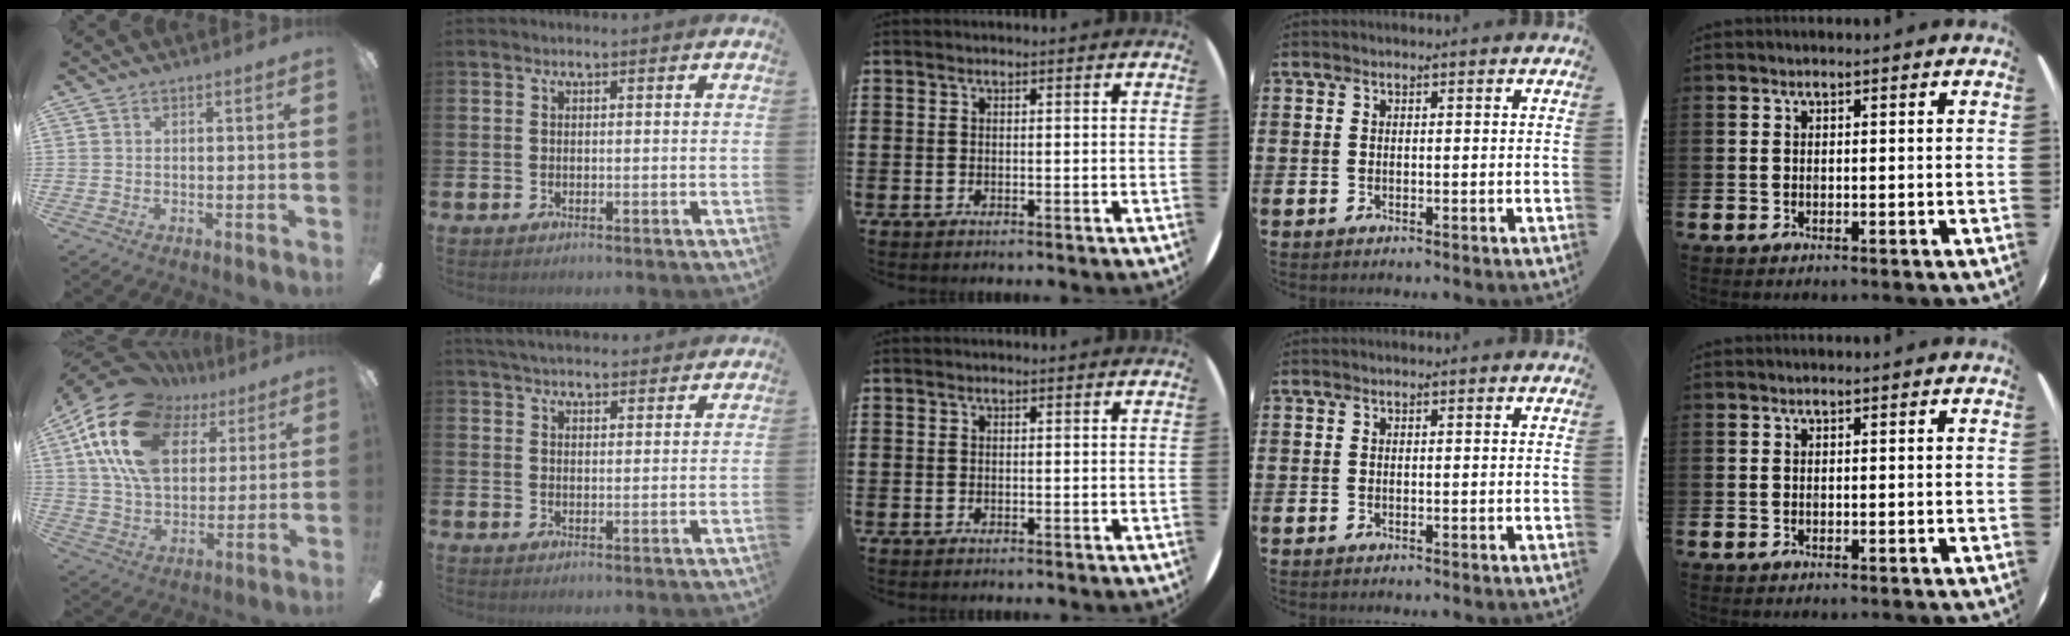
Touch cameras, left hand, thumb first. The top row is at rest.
{"thumb": {"total": 22.9, "force": [10.3, 14.5, 14.5], "torque": [-0.288, -0.029, 0.180]}, "index": {"total": 4.5, "force": [4.4, 0.7, 0.6], "torque": [-0.019, -0.021, 0.081]}}